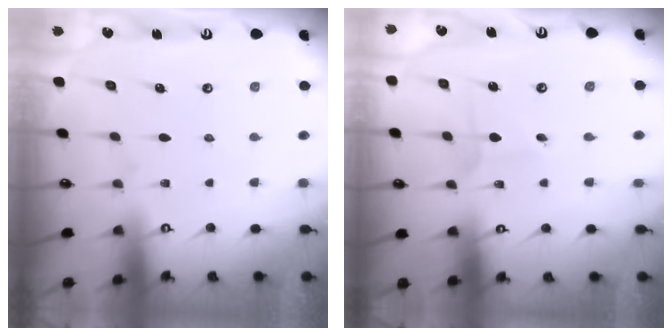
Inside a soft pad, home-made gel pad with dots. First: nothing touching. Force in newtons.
{"total": 2.1, "press": 2.1, "slide": 0.2}